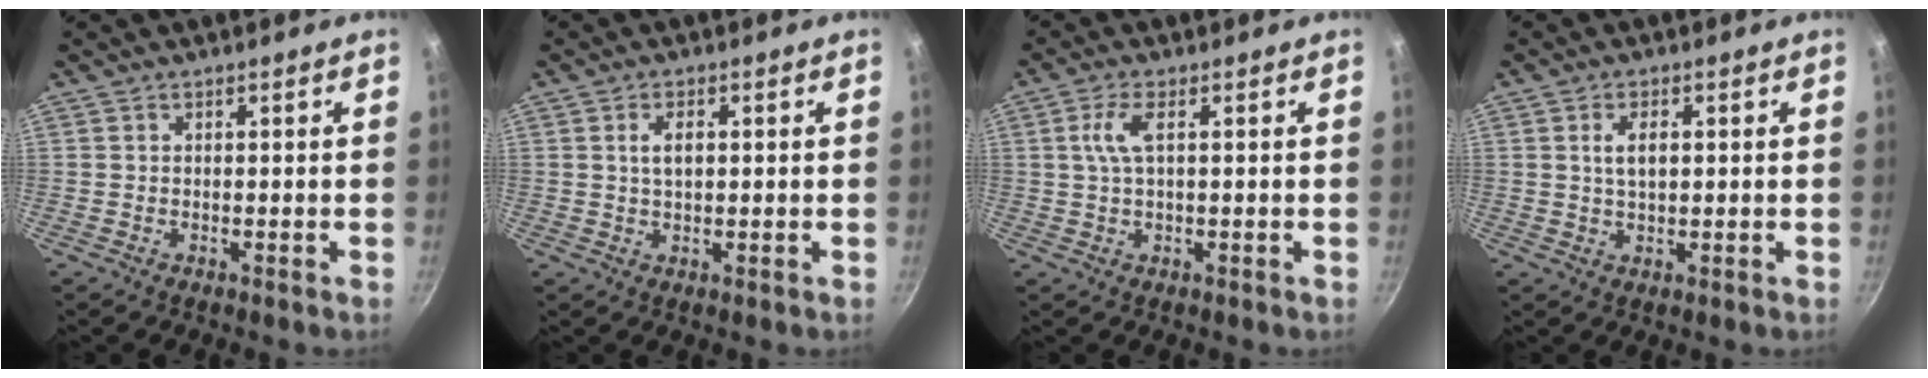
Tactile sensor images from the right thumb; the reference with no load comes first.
{"total": 3.1, "force": [0.6, 1.6, 2.6], "torque": [-0.045, 0.001, 0.013]}
{"total": 4.2, "force": [0.9, 1.5, 3.8], "torque": [-0.098, 0.009, 0.020]}
{"total": 3.8, "force": [0.8, 1.9, 3.2], "torque": [-0.056, -0.001, 0.017]}